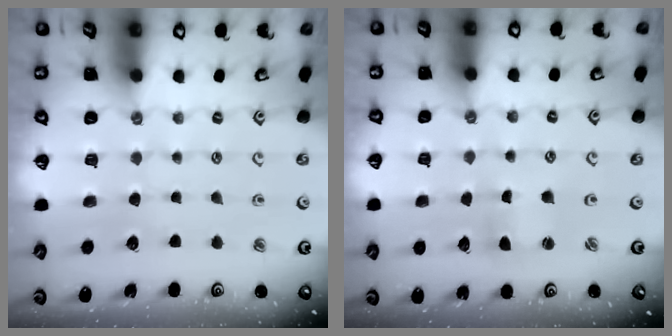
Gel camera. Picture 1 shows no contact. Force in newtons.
{"total": 1.2, "press": 1.2, "slide": 0.3}